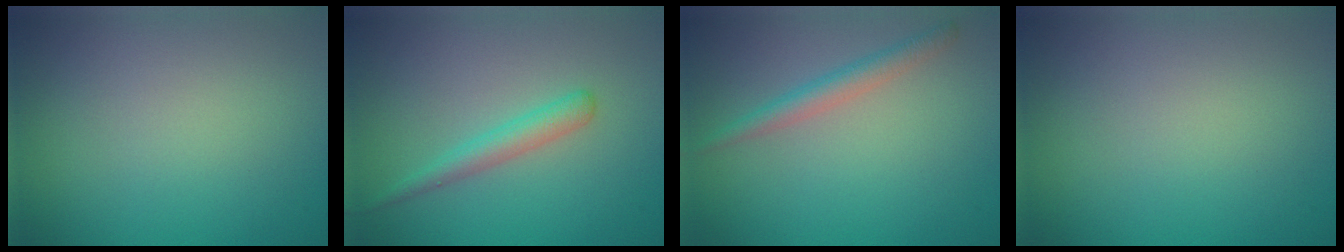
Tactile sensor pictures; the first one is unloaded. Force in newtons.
{"total": 2.1, "press": 2.1, "slide": 0.1}
{"total": 2.0, "press": 2.0, "slide": 0.0}
{"total": 0.0}